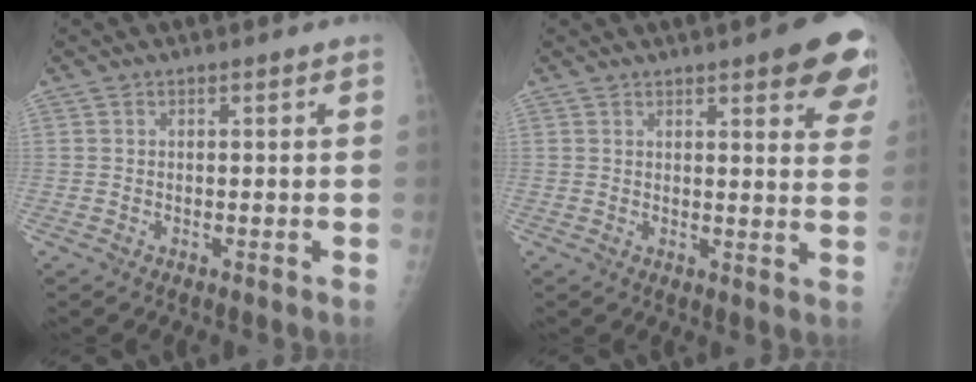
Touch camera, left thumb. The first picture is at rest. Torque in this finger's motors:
{"motor_torque": [1.17, 0.91, 0.91, -0.62, 0.03]}